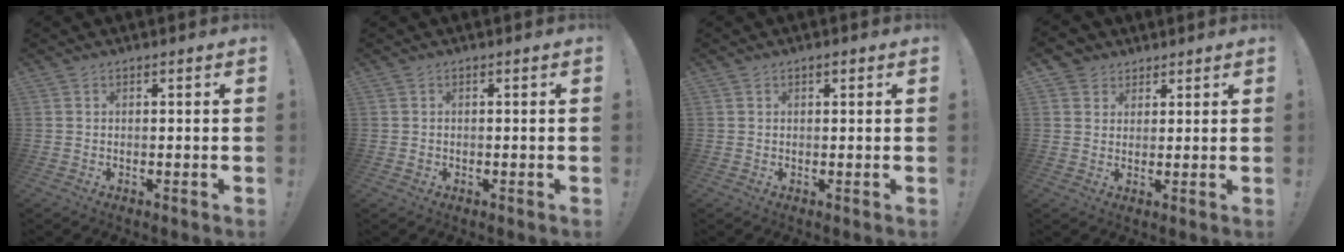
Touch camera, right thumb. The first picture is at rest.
{"total": 0.7, "force": [-0.2, 0.7, 0.2], "torque": [-0.004, 0.002, -0.004]}
{"total": 0.7, "force": [0.5, 0.3, 0.5], "torque": [-0.002, -0.003, 0.007]}
{"total": 4.4, "force": [2.8, 3.4, 0.3], "torque": [-0.007, -0.013, 0.055]}